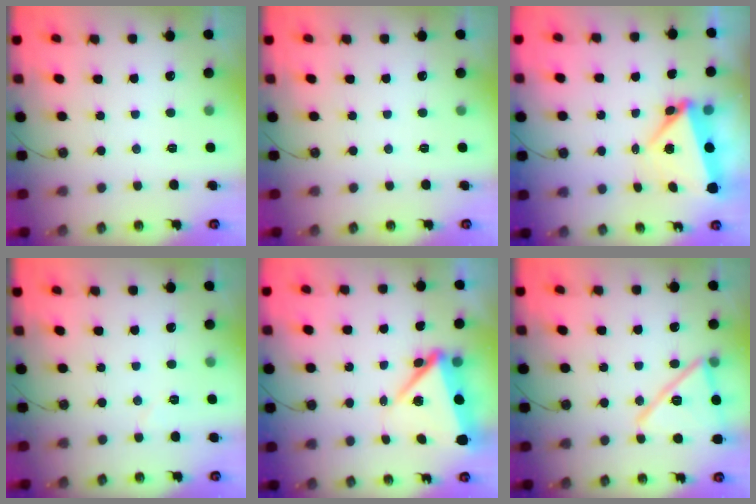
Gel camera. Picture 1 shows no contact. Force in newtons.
{"total": 0.0}
{"total": 5.8, "press": 5.7, "slide": 1.0}
{"total": 3.0, "press": 2.8, "slide": 1.0}
{"total": 8.6, "press": 8.5, "slide": 1.7}
{"total": 16.4, "press": 15.9, "slide": 4.1}